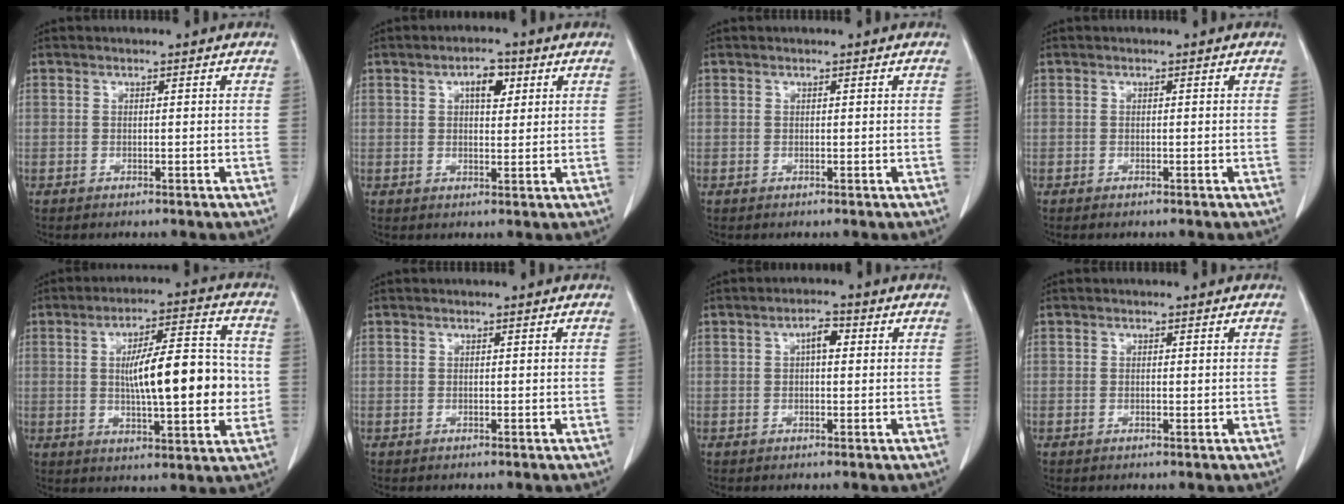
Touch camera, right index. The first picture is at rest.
{"total": 4.0, "force": [1.6, 1.9, 3.2], "torque": [-0.050, 0.007, 0.023]}
{"total": 0.0}
{"total": 0.9, "force": [-0.8, 0.2, 0.5], "torque": [-0.012, -0.003, -0.010]}
{"total": 14.9, "force": [0.2, 3.5, 14.5], "torque": [-0.229, 0.017, 0.004]}
{"total": 0.0}
{"total": 2.8, "force": [0.6, 1.2, 2.5], "torque": [-0.039, 0.009, 0.007]}
{"total": 0.6, "force": [0.0, 0.3, 0.5], "torque": [-0.011, -0.001, 0.001]}